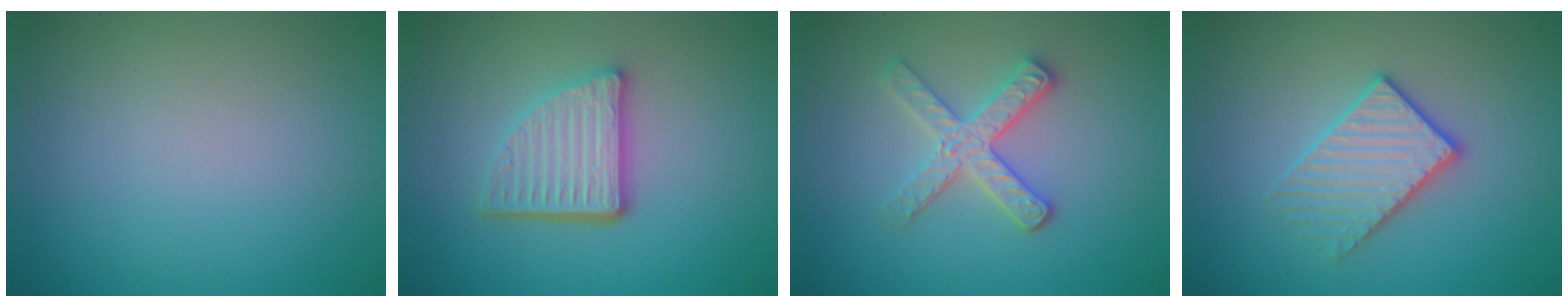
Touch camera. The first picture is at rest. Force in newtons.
{"total": 4.7, "press": 3.4, "slide": 3.2}
{"total": 3.1, "press": 2.9, "slide": 1.2}
{"total": 3.2, "press": 3.0, "slide": 1.2}